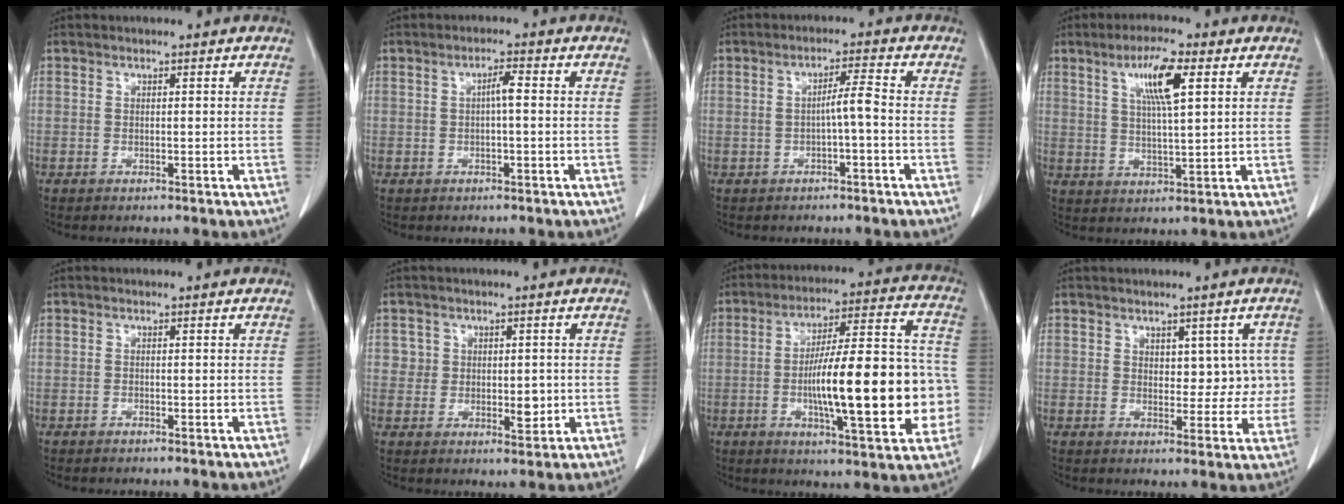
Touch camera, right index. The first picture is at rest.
{"total": 3.6, "force": [0.1, 0.4, 3.6], "torque": [-0.063, 0.008, 0.003]}
{"total": 3.2, "force": [-0.6, 0.0, 3.1], "torque": [-0.048, 0.008, -0.008]}
{"total": 7.9, "force": [3.4, 1.0, 7.1], "torque": [-0.132, 0.004, 0.060]}
{"total": 0.0}
{"total": 3.9, "force": [0.4, 3.2, 2.1], "torque": [-0.014, -0.001, 0.012]}
{"total": 20.6, "force": [-3.3, 4.2, 19.9], "torque": [-0.280, 0.028, -0.044]}
{"total": 5.2, "force": [1.4, 3.3, 3.7], "torque": [-0.024, 0.008, 0.021]}